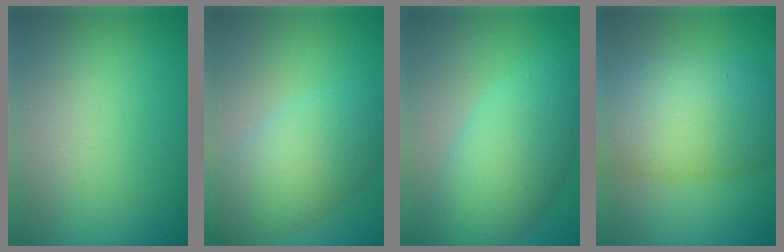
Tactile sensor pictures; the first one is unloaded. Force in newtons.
{"total": 7.0, "press": 7.0, "slide": 0.2}
{"total": 7.9, "press": 7.9, "slide": 0.2}
{"total": 11.1, "press": 11.1, "slide": 0.3}